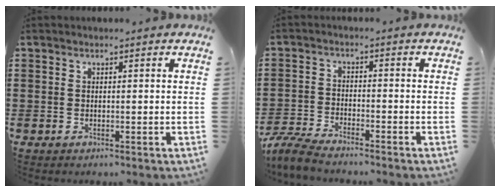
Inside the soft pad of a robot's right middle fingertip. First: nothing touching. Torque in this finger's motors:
{"motor_torque": [0.87, -0.34, 0.07, 0.05]}